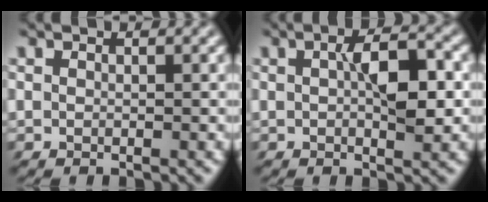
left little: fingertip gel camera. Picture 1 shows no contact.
{"total": 5.2, "force": [0.4, 2.4, 4.5], "torque": [-0.080, 0.004, 0.004]}